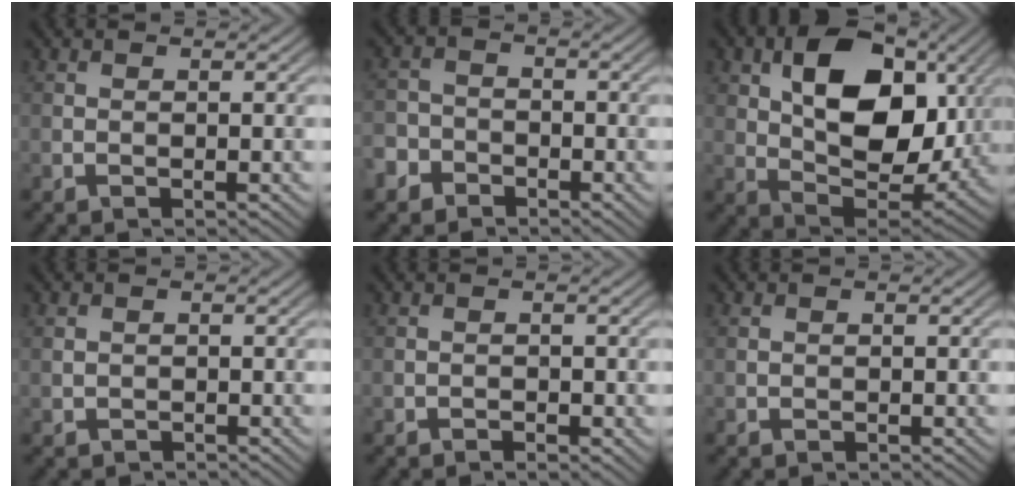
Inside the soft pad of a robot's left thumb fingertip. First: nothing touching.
{"total": 4.2, "force": [-2.8, 3.0, 0.9], "torque": [-0.013, -0.001, -0.063]}
{"total": 14.0, "force": [3.7, 8.5, 10.4], "torque": [-0.176, -0.001, 0.062]}
{"total": 1.1, "force": [-0.4, 1.0, 0.3], "torque": [-0.003, -0.003, -0.012]}
{"total": 0.9, "force": [-0.6, 0.4, 0.6], "torque": [-0.006, 0.001, -0.010]}
{"total": 0.6, "force": [-0.3, 0.5, 0.1], "torque": [-0.002, -0.003, -0.007]}